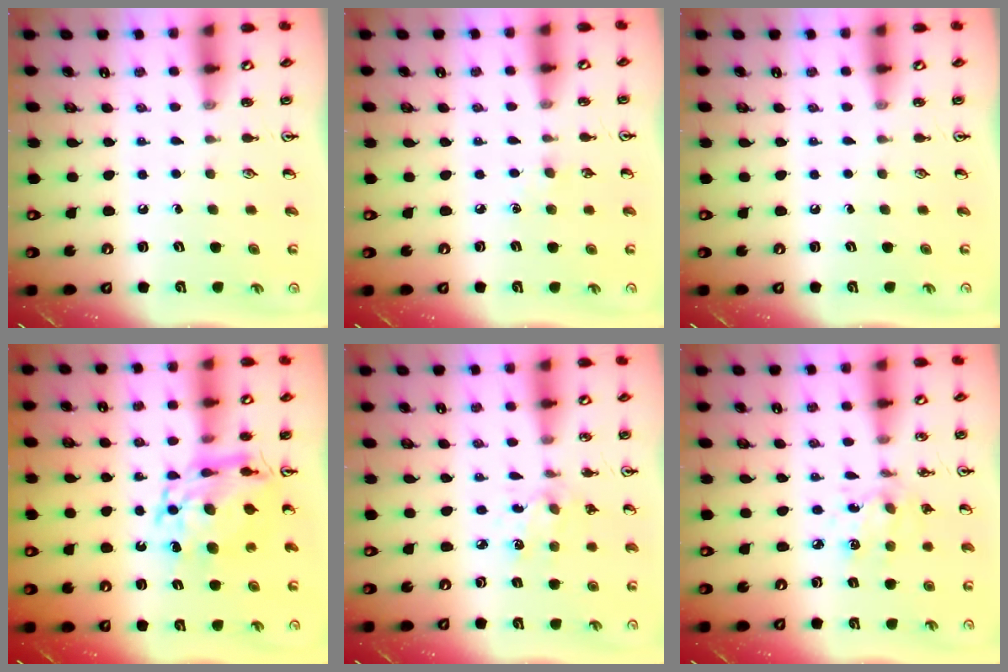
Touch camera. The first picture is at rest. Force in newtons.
{"total": 4.1, "press": 4.1, "slide": 0.6}
{"total": 0.0}
{"total": 13.5, "press": 13.4, "slide": 1.4}
{"total": 3.0, "press": 2.9, "slide": 0.7}
{"total": 4.2, "press": 3.9, "slide": 1.5}